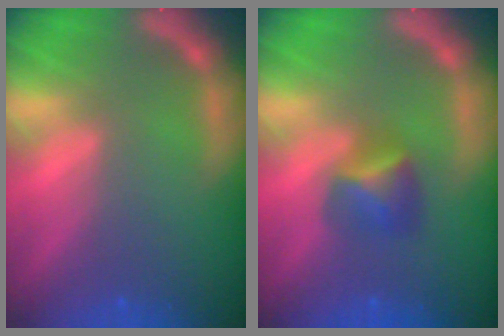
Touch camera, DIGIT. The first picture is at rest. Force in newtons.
{"total": 2.9}